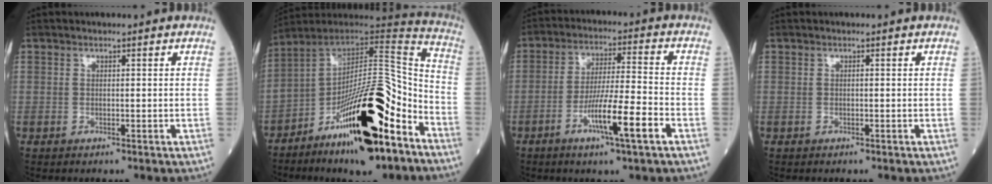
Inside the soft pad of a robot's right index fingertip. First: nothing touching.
{"total": 23.9, "force": [-12.1, 6.1, 19.8], "torque": [-0.291, 0.005, -0.190]}
{"total": 9.9, "force": [-4.4, -0.1, 8.8], "torque": [-0.160, -0.007, -0.081]}
{"total": 0.0}